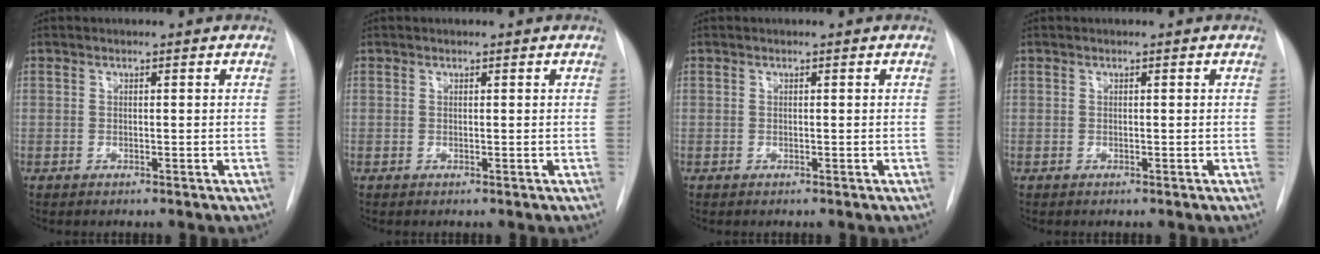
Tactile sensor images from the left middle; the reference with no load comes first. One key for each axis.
{"total": 0.0}
{"total": 0.0}
{"total": 0.0}